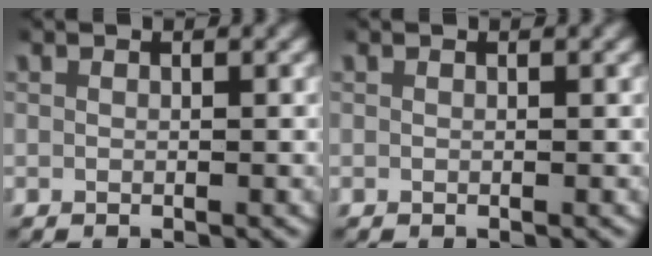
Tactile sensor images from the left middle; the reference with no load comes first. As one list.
[{"total": 0.0}]